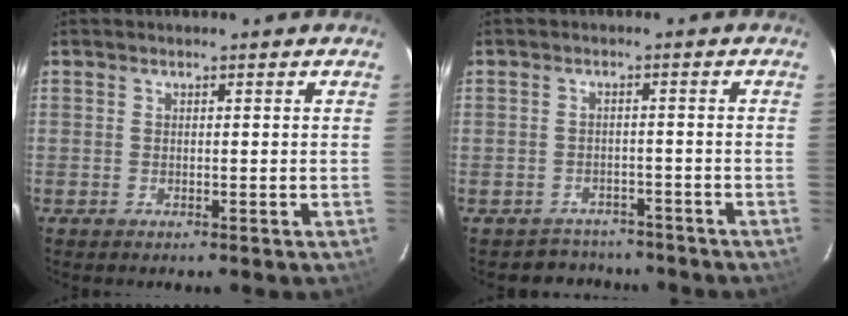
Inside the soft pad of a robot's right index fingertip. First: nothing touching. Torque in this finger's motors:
{"motor_torque": [-1.52, 0.07, -1.05, -0.21]}